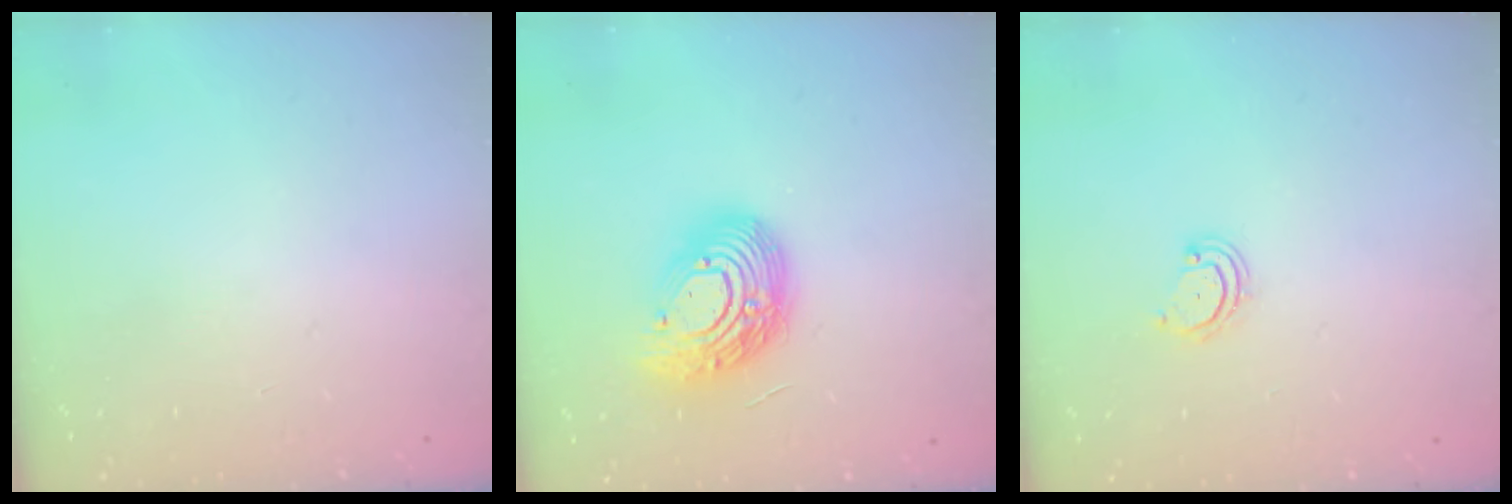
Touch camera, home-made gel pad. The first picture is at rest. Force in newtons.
{"total": 16.1, "press": 16.0, "slide": 1.3}
{"total": 3.3, "press": 3.3, "slide": 0.3}